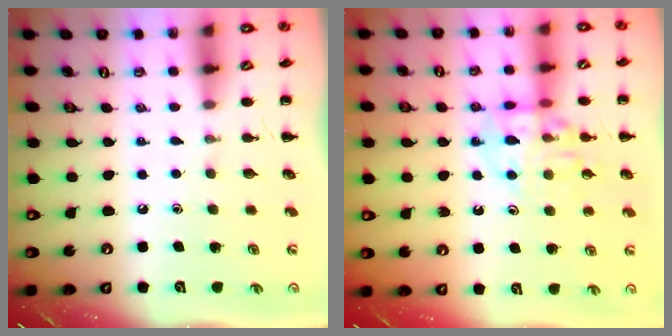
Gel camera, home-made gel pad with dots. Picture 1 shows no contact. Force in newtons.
{"total": 12.3, "press": 12.1, "slide": 1.7}